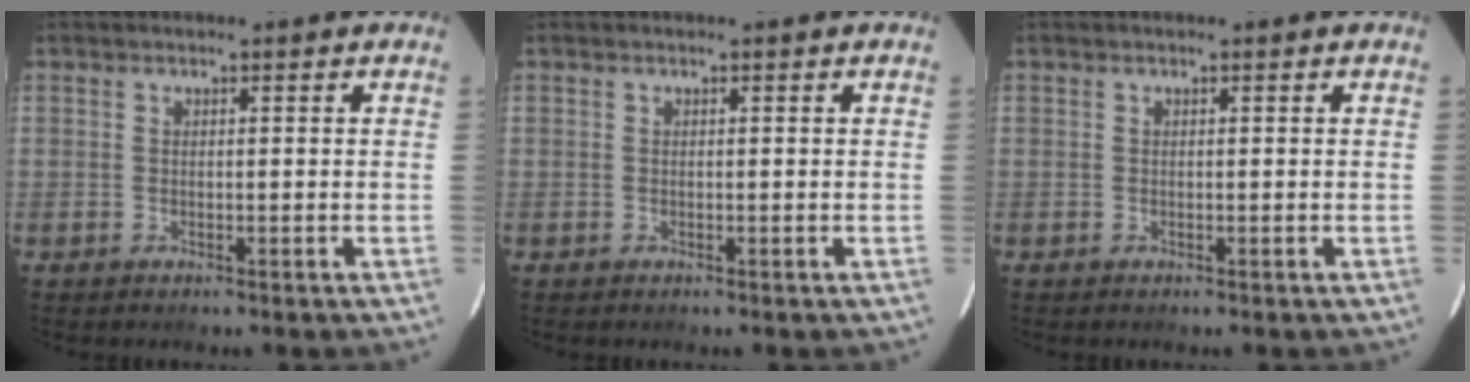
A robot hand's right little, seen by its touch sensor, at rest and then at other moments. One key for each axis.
{"total": 0.0}
{"total": 0.0}